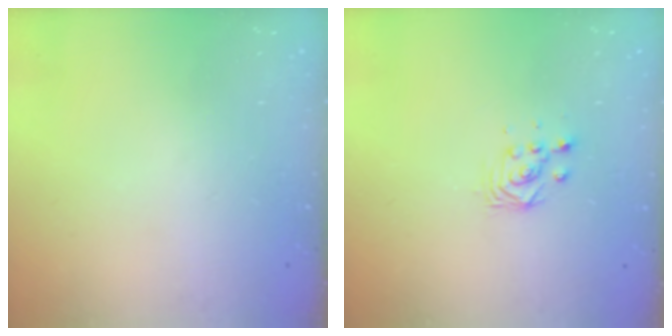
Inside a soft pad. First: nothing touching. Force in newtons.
{"total": 3.0, "press": 2.9, "slide": 0.3}